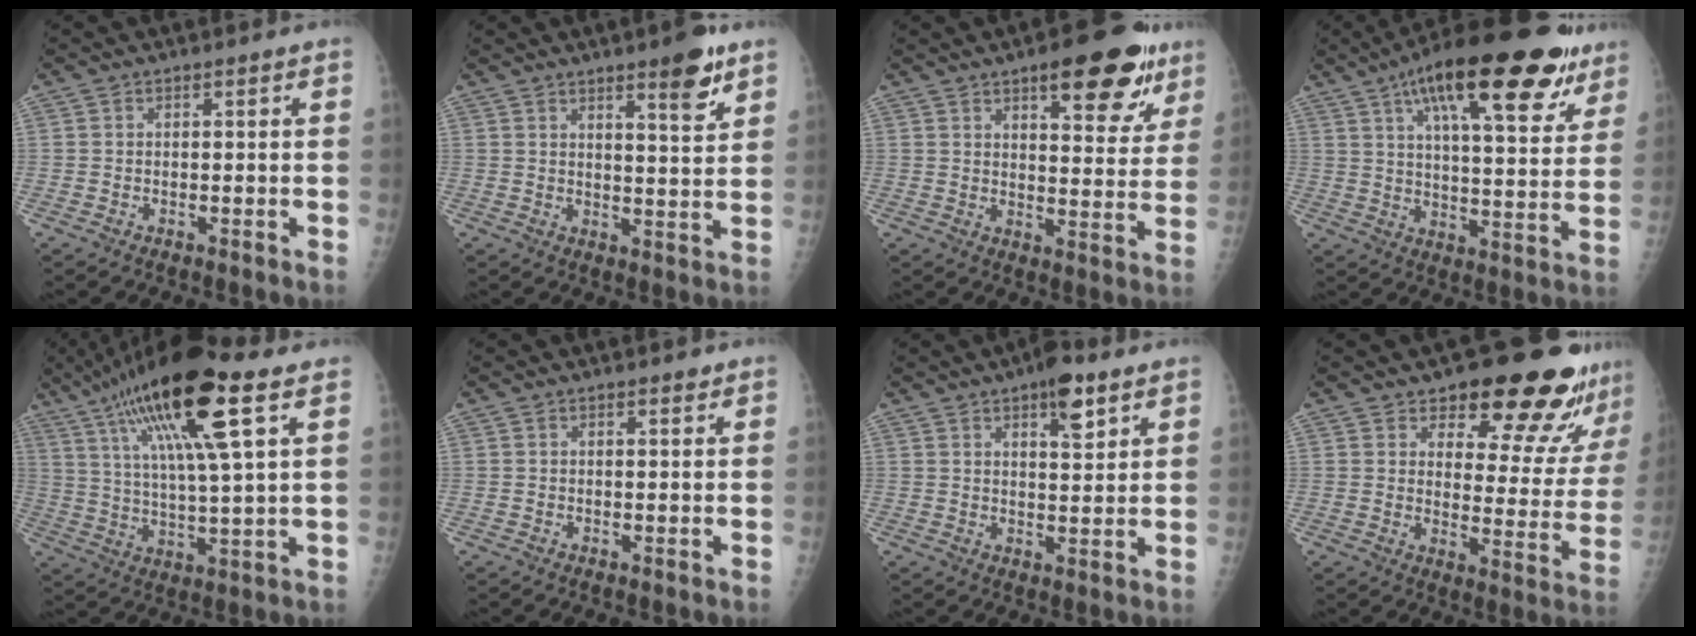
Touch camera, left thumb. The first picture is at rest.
{"total": 7.4, "force": [4.8, 1.4, 5.5], "torque": [-0.067, -0.031, 0.066]}
{"total": 15.4, "force": [9.0, 5.7, 11.1], "torque": [-0.095, -0.037, 0.120]}
{"total": 24.9, "force": [14.2, 8.1, 18.8], "torque": [-0.250, -0.023, 0.210]}
{"total": 20.2, "force": [10.1, 3.3, 17.2], "torque": [-0.315, -0.010, 0.178]}
{"total": 1.1, "force": [0.8, 0.3, 0.6], "torque": [-0.004, -0.004, 0.011]}
{"total": 7.3, "force": [4.3, 2.6, 5.3], "torque": [-0.060, -0.021, 0.060]}
{"total": 18.3, "force": [14.8, 6.0, 8.8], "torque": [-0.057, -0.105, 0.182]}